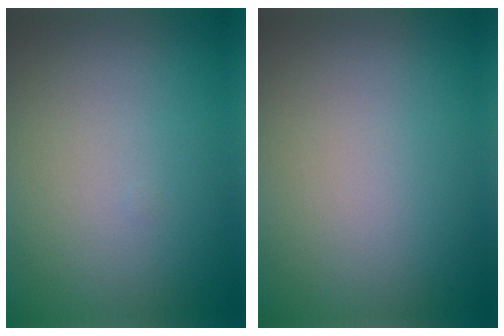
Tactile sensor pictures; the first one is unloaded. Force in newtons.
{"total": 0.0}